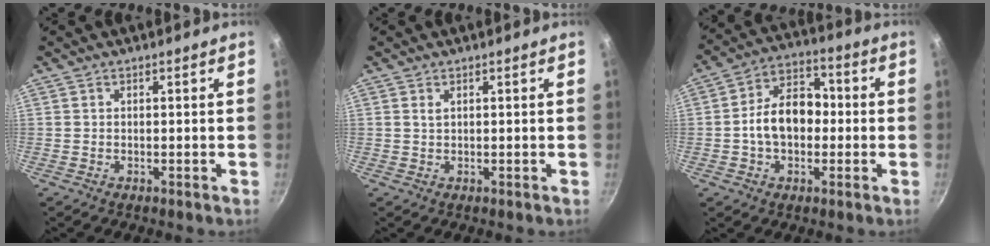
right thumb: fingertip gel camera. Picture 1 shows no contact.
{"total": 0.8, "force": [0.4, 0.4, 0.6], "torque": [-0.012, 0.000, 0.009]}
{"total": 11.8, "force": [-0.9, 8.2, 8.4], "torque": [-0.103, 0.036, -0.029]}